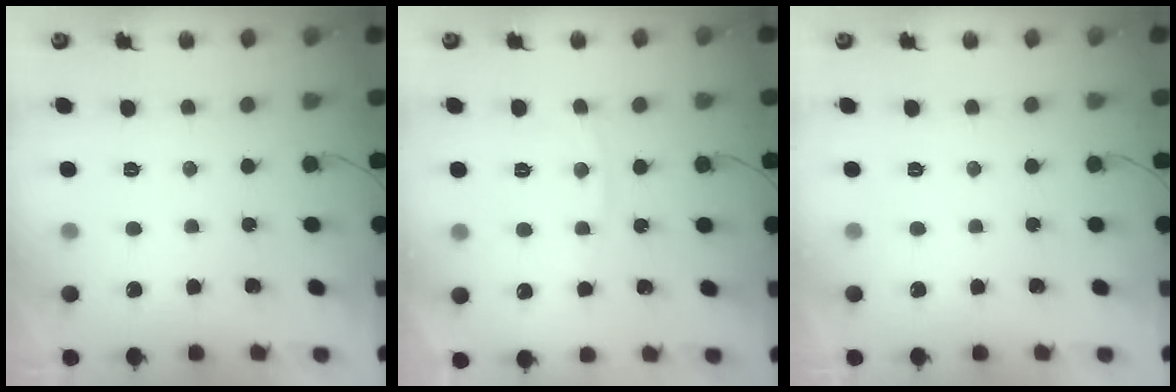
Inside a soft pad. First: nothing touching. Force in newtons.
{"total": 5.3, "press": 5.2, "slide": 0.8}
{"total": 0.0}